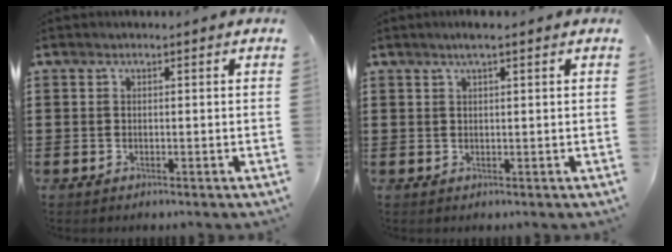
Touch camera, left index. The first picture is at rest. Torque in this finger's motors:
{"motor_torque": [1.10, -0.98, 0.04, 0.06]}